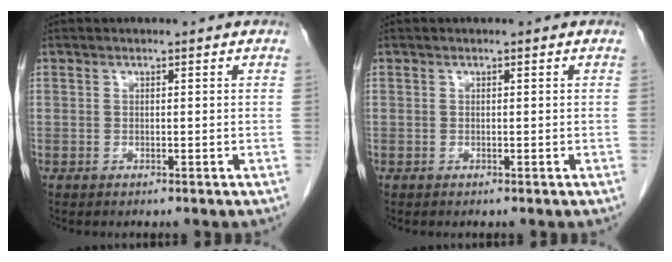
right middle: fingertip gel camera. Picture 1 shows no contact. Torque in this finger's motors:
{"motor_torque": [-0.31, 0.12, -0.01, -0.01]}